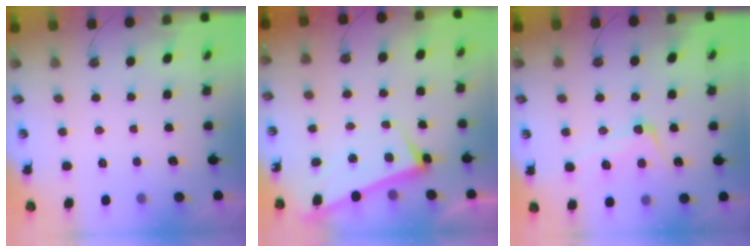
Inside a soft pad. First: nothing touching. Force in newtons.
{"total": 2.6, "press": 2.5, "slide": 0.7}
{"total": 7.4, "press": 7.3, "slide": 1.2}